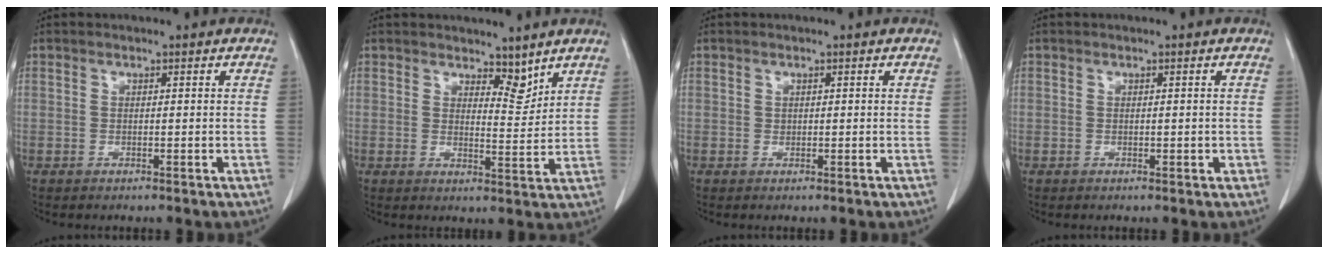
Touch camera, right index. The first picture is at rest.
{"total": 3.9, "force": [3.3, 1.5, 1.5], "torque": [-0.017, -0.008, 0.056]}
{"total": 0.0}
{"total": 0.9, "force": [-0.1, 0.5, 0.7], "torque": [-0.011, 0.002, -0.001]}